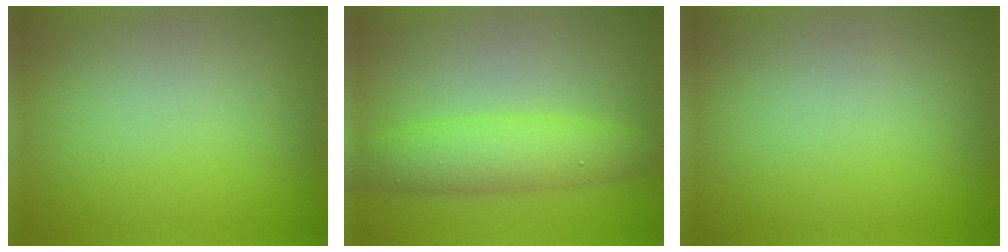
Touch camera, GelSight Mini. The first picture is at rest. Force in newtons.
{"total": 4.2, "press": 4.2, "slide": 0.2}
{"total": 0.0}